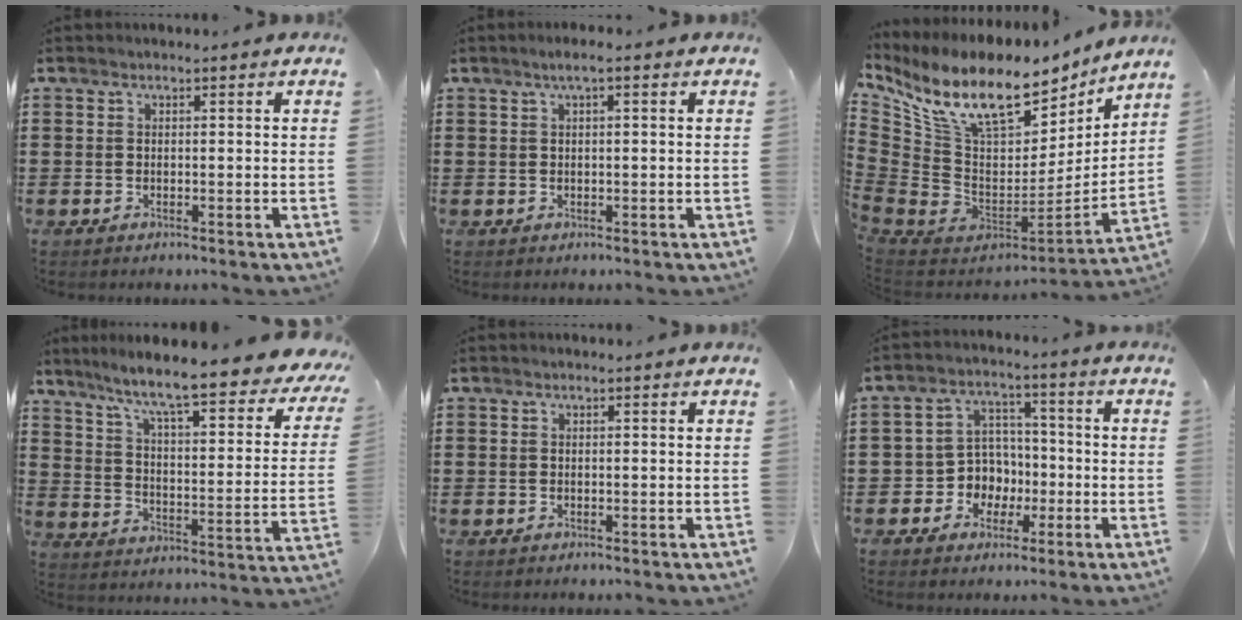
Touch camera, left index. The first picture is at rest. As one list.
[{"total": 1.5, "force": [0.5, 0.1, 1.4], "torque": [-0.027, 0.000, 0.009]}, {"total": 14.2, "force": [9.5, 6.2, 8.6], "torque": [-0.203, -0.072, 0.165]}, {"total": 8.7, "force": [7.0, -0.4, 5.2], "torque": [-0.119, -0.062, 0.106]}, {"total": 0.0}, {"total": 6.0, "force": [-1.4, 5.6, 1.5], "torque": [-0.046, 0.013, -0.025]}]